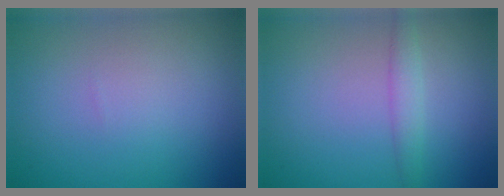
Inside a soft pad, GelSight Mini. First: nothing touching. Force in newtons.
{"total": 1.7, "press": 1.6, "slide": 0.2}